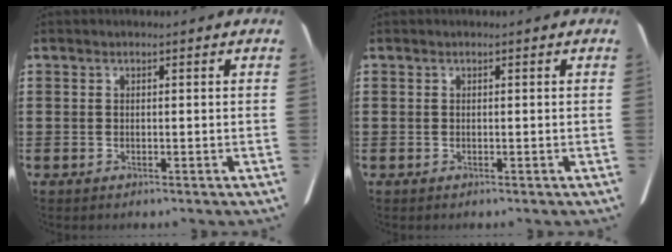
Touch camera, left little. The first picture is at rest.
{"total": 0.0}